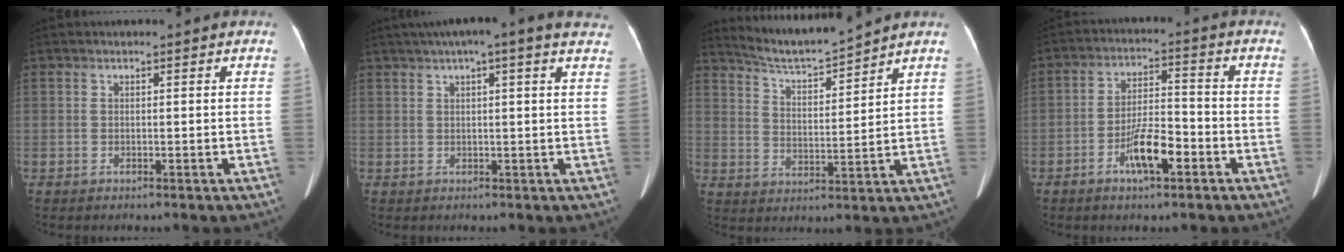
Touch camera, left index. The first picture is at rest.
{"total": 11.2, "force": [8.4, 1.1, 7.3], "torque": [-0.112, 0.043, 0.099]}
{"total": 8.2, "force": [7.9, -0.7, 2.0], "torque": [-0.046, -0.001, 0.151]}
{"total": 7.4, "force": [-3.5, 1.9, 6.2], "torque": [-0.121, 0.004, -0.062]}